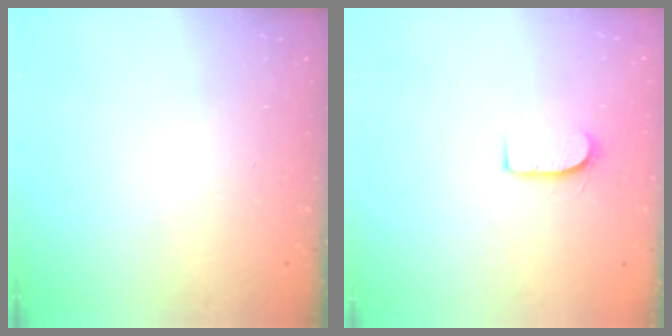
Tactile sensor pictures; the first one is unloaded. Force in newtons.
{"total": 7.0, "press": 7.0, "slide": 0.5}